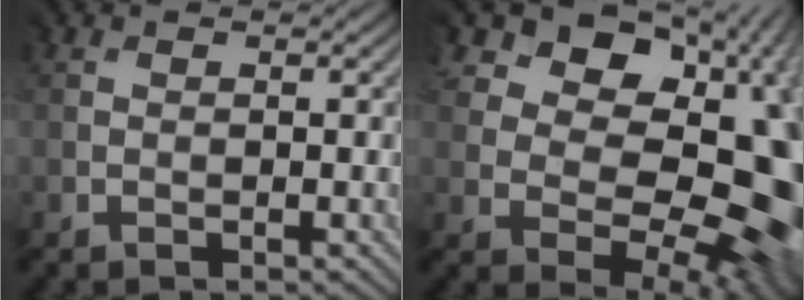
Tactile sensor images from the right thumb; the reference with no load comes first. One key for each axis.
{"total": 14.8, "fx": 4.5, "fy": 10.4, "fz": 9.5, "tx": -0.109, "ty": 0.015, "tz": 0.086}